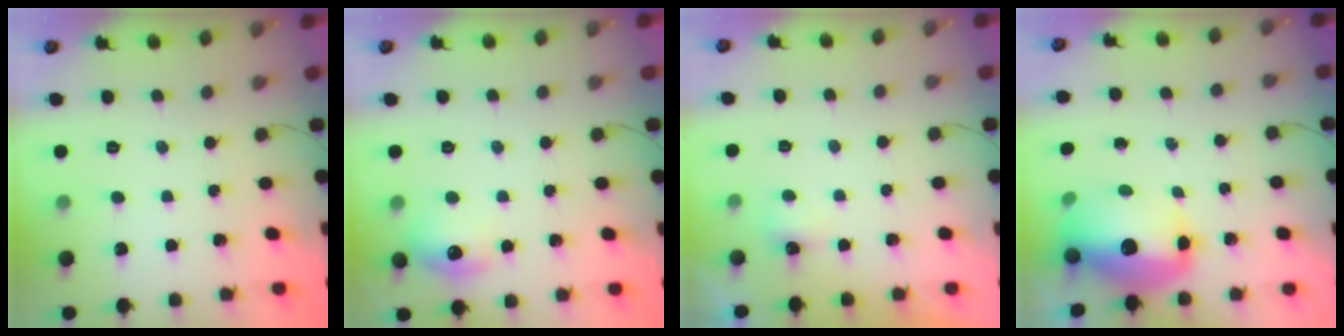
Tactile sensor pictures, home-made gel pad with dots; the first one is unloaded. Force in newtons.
{"total": 8.8, "press": 8.7, "slide": 0.4}
{"total": 2.3, "press": 2.2, "slide": 0.6}
{"total": 13.8, "press": 13.3, "slide": 3.4}